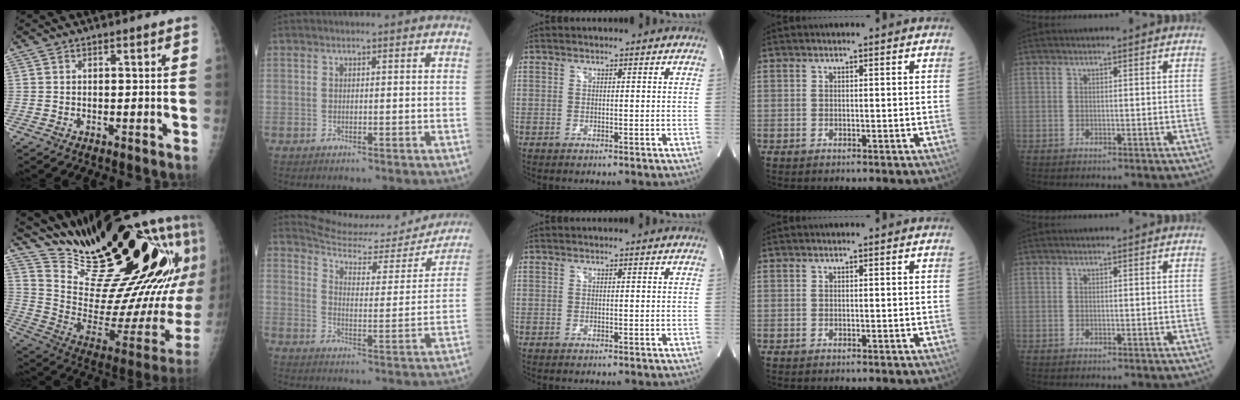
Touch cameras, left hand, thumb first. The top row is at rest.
{"thumb": {"total": 34.9, "force": [20.9, 9.4, 26.3], "torque": [-0.343, -0.083, 0.341]}, "index": {"total": 17.1, "force": [16.7, 2.6, 2.5], "torque": [-0.030, -0.053, 0.209]}}